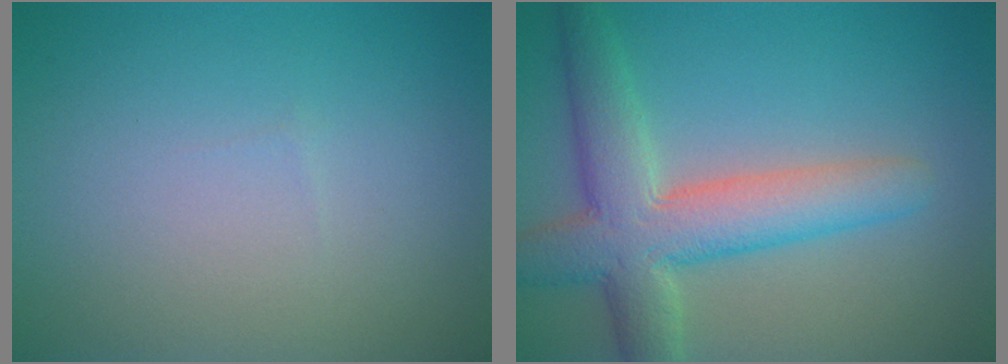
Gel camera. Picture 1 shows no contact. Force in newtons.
{"total": 7.0, "press": 7.0, "slide": 0.4}